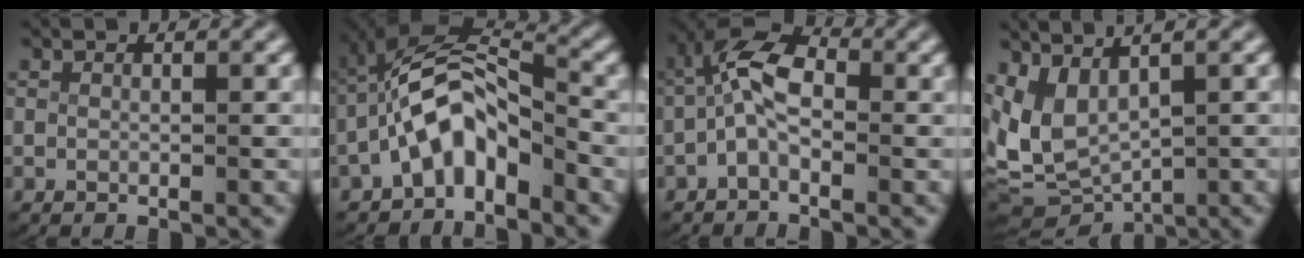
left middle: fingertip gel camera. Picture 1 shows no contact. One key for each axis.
{"total": 7.8, "fx": -1.4, "fy": 5.4, "fz": 5.5, "tx": -0.110, "ty": -0.012, "tz": -0.025}
{"total": 5.6, "fx": 0.1, "fy": 3.5, "fz": 4.3, "tx": -0.089, "ty": -0.005, "tz": -0.008}
{"total": 10.5, "fx": -0.1, "fy": 8.6, "fz": 6.0, "tx": -0.152, "ty": -0.032, "tz": 0.008}